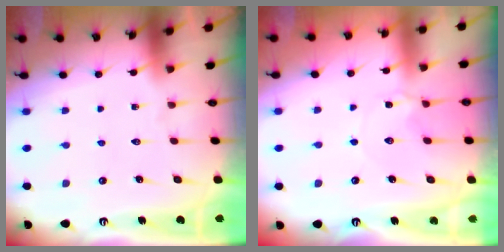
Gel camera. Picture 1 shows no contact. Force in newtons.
{"total": 2.5, "press": 2.5, "slide": 0.3}